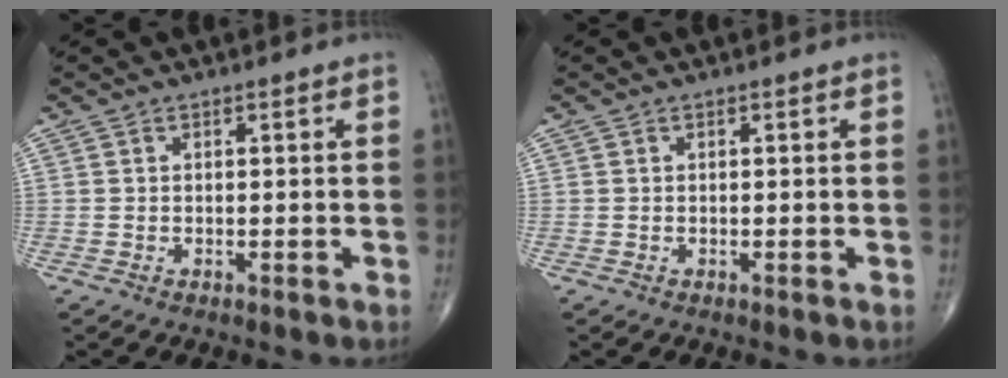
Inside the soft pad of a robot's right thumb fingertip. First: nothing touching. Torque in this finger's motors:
{"motor_torque": [0.02, 0.04, -0.01, 0.00, 0.00]}